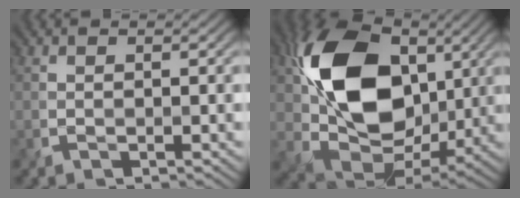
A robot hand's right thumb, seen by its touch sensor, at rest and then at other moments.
{"total": 17.2, "force": [3.9, 12.2, 11.5], "torque": [-0.242, 0.008, 0.074]}